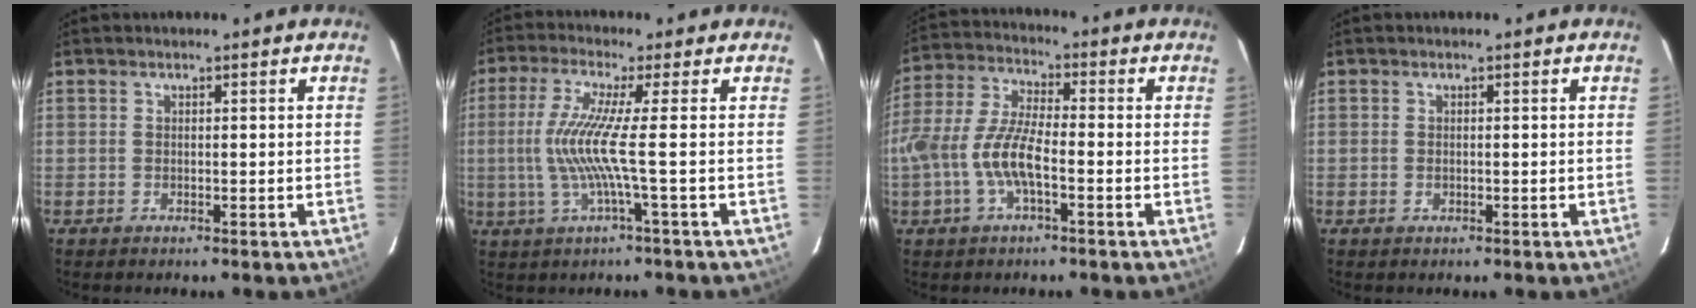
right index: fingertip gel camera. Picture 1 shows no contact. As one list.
[{"total": 8.0, "force": [-0.9, -2.0, 7.7], "torque": [-0.160, -0.007, -0.013]}, {"total": 10.6, "force": [-3.2, 3.5, 9.5], "torque": [-0.208, 0.004, -0.065]}, {"total": 0.6, "force": [-0.1, 0.5, 0.3], "torque": [-0.003, -0.001, 0.000]}]